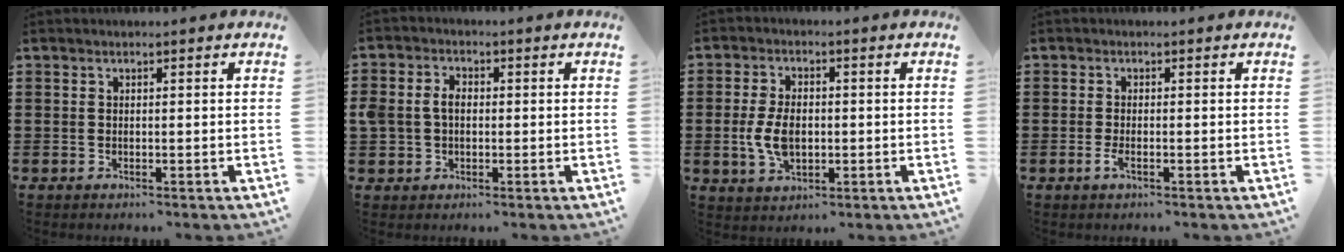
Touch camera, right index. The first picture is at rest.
{"total": 3.6, "force": [0.1, 2.8, 2.3], "torque": [-0.065, 0.007, -0.006]}
{"total": 6.1, "force": [-0.7, 3.5, 4.9], "torque": [-0.121, -0.005, -0.017]}
{"total": 1.5, "force": [-0.7, 0.3, 1.3], "torque": [-0.038, -0.007, -0.018]}